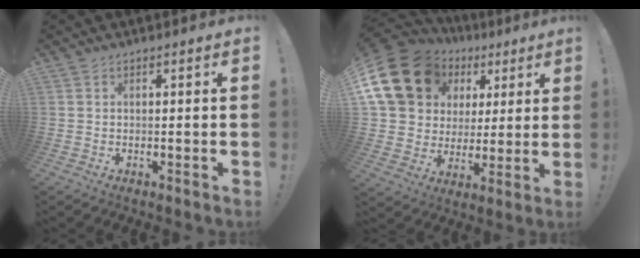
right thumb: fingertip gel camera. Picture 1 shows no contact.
{"total": 20.5, "force": [8.6, 15.9, 9.8], "torque": [-0.164, -0.039, 0.187]}